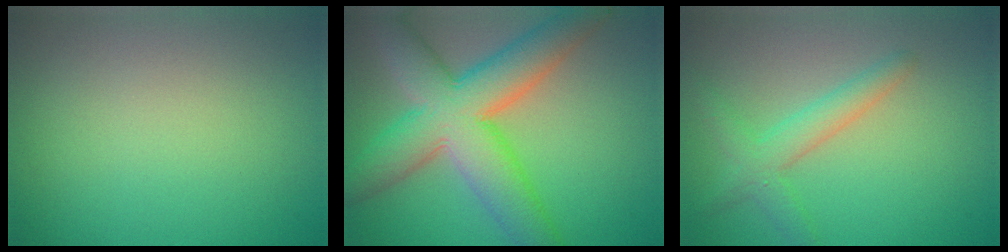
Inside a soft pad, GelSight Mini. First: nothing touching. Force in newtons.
{"total": 9.7, "press": 9.7, "slide": 0.4}
{"total": 2.9, "press": 2.9, "slide": 0.1}